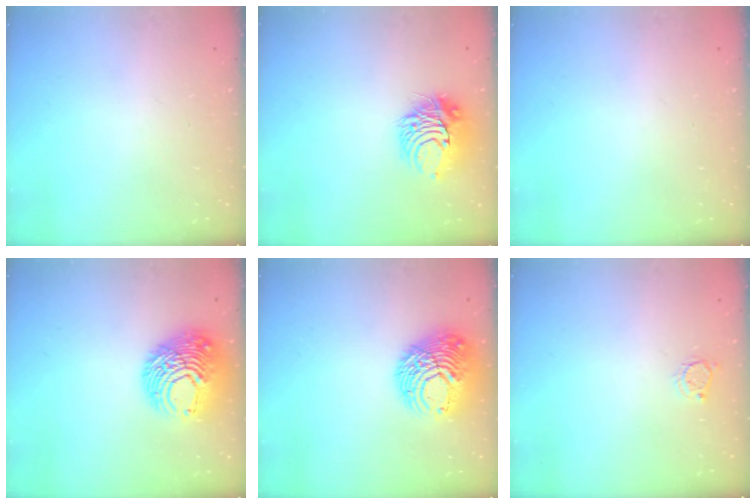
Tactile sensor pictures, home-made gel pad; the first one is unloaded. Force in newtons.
{"total": 9.6, "press": 9.5, "slide": 1.0}
{"total": 0.0}
{"total": 11.9, "press": 11.9, "slide": 1.3}
{"total": 12.5, "press": 12.5, "slide": 1.5}
{"total": 3.5, "press": 3.5, "slide": 0.3}